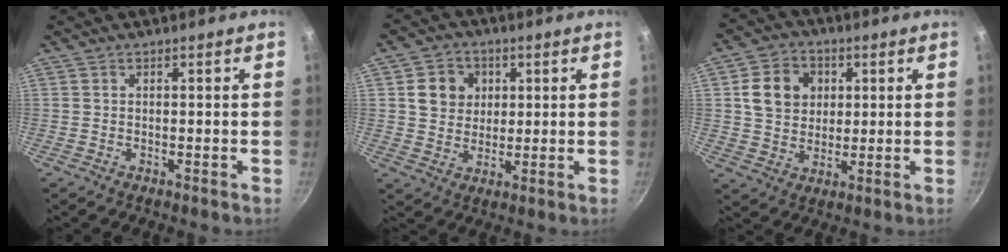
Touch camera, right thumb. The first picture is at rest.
{"total": 8.1, "force": [2.1, 7.1, 3.4], "torque": [-0.025, -0.005, 0.036]}
{"total": 10.6, "force": [2.4, 8.7, 5.5], "torque": [-0.066, -0.001, 0.041]}